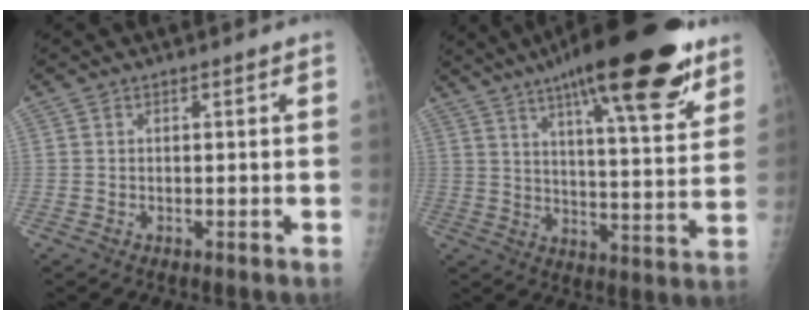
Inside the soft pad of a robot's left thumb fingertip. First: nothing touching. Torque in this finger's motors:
{"motor_torque": [1.04, 0.18, 1.49, -1.29, 0.32]}